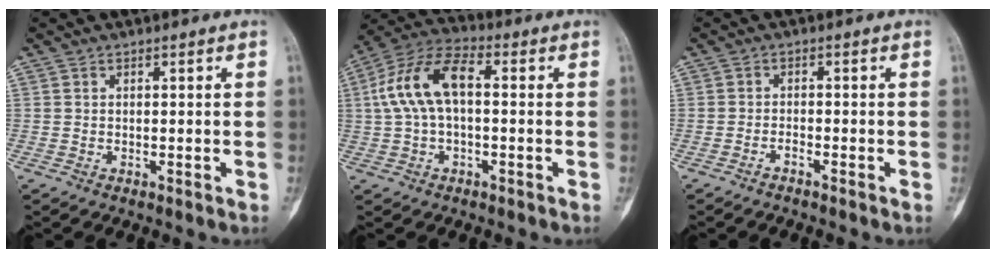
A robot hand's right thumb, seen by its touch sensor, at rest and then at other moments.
{"total": 12.1, "force": [1.0, 6.2, 10.4], "torque": [-0.214, 0.042, 0.010]}
{"total": 1.0, "force": [-0.9, 0.0, 0.4], "torque": [-0.011, 0.008, -0.019]}